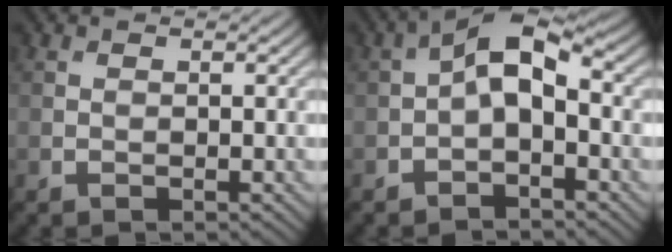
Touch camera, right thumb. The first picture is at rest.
{"total": 5.5, "force": [-0.4, 2.9, 4.6], "torque": [-0.081, 0.011, -0.016]}